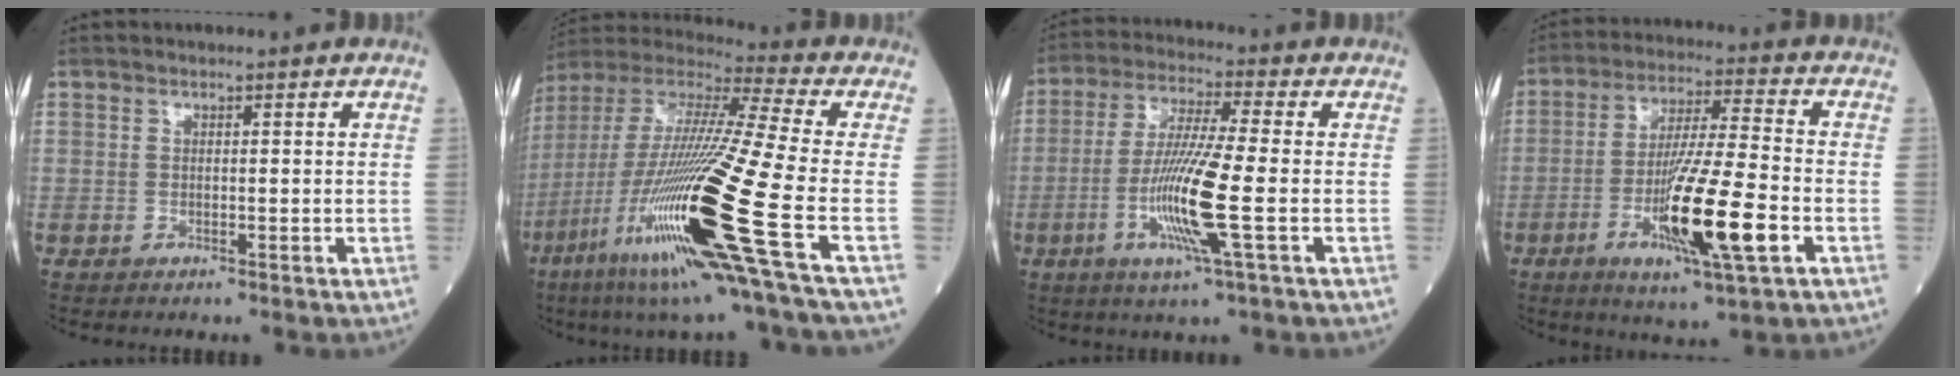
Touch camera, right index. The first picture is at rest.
{"total": 27.2, "force": [-9.2, 0.5, 25.6], "torque": [-0.505, -0.052, -0.176]}
{"total": 11.4, "force": [-2.8, -0.5, 11.1], "torque": [-0.220, -0.014, -0.062]}
{"total": 14.9, "force": [-4.8, 0.7, 14.1], "torque": [-0.258, -0.020, -0.084]}